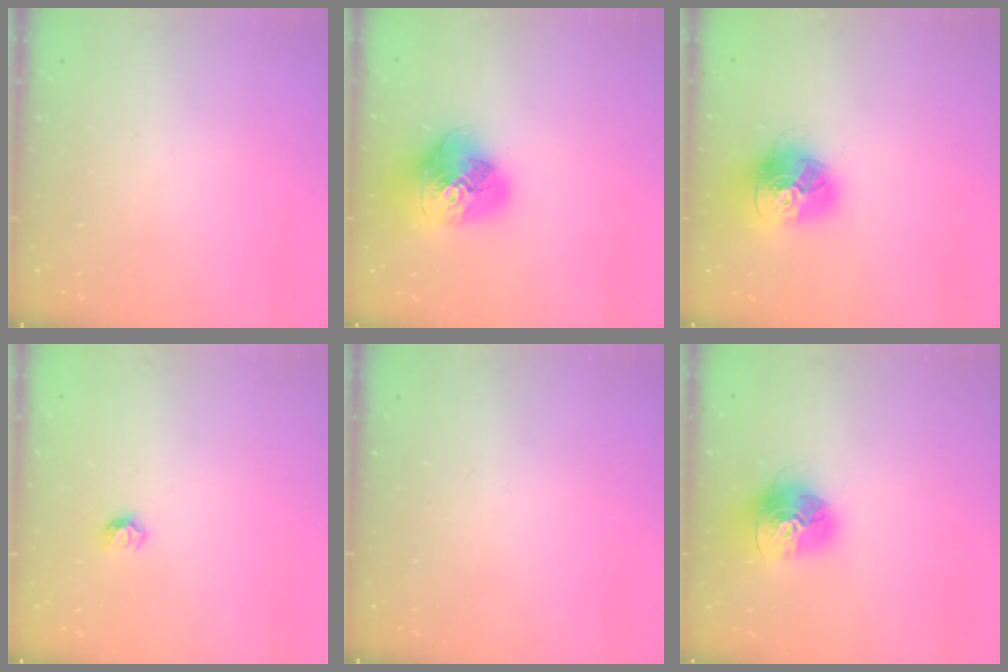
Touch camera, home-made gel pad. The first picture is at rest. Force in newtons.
{"total": 18.2, "press": 18.0, "slide": 2.2}
{"total": 17.1, "press": 17.0, "slide": 1.9}
{"total": 5.5, "press": 5.4, "slide": 0.6}
{"total": 0.0}
{"total": 16.4, "press": 16.3, "slide": 1.8}